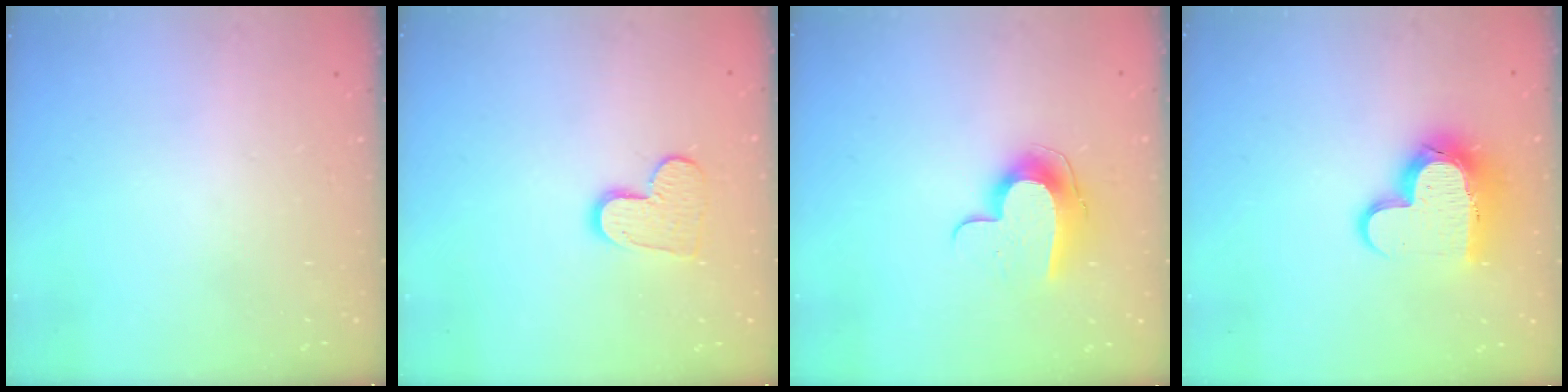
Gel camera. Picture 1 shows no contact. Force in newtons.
{"total": 9.4, "press": 9.4, "slide": 0.6}
{"total": 10.2, "press": 10.2, "slide": 0.1}
{"total": 14.0, "press": 14.0, "slide": 1.0}